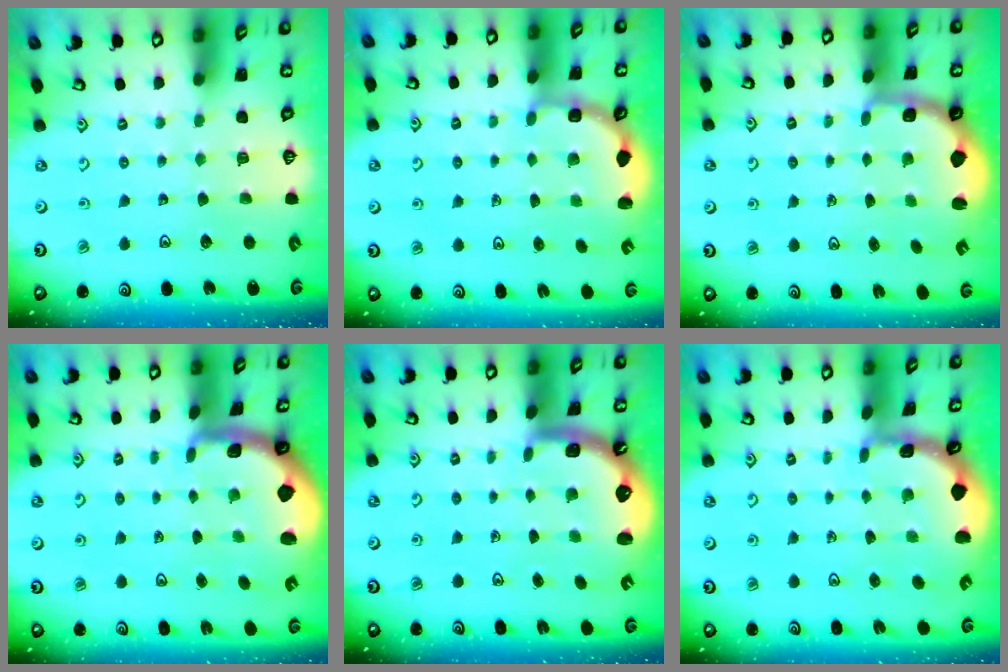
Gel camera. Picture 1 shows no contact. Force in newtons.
{"total": 3.0, "press": 2.3, "slide": 1.8}
{"total": 2.4, "press": 1.2, "slide": 2.1}
{"total": 1.7, "press": 1.6, "slide": 0.4}
{"total": 1.6, "press": 1.4, "slide": 0.6}
{"total": 2.6, "press": 2.6, "slide": 0.3}